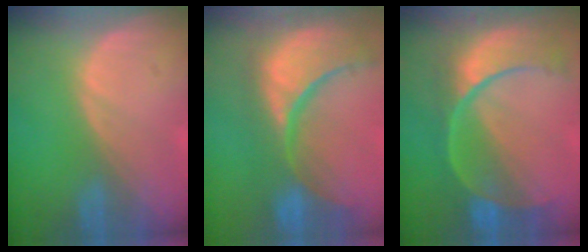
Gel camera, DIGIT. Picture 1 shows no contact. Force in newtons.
{"total": 15.2, "press": 12.2, "slide": 9.2}
{"total": 11.1, "press": 9.4, "slide": 5.9}